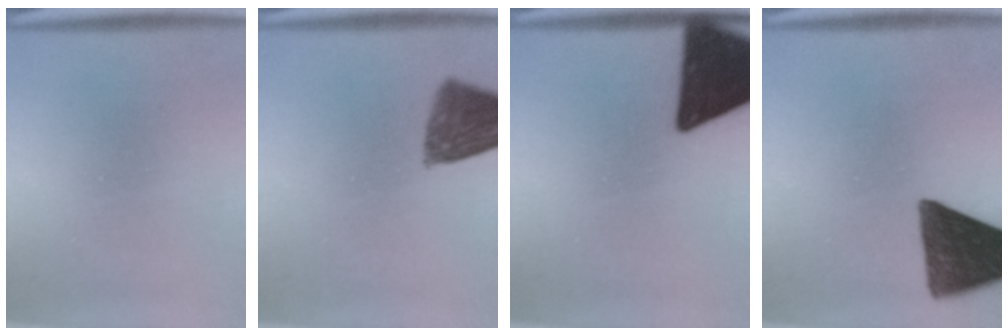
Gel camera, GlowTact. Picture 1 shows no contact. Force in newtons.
{"total": 9.9}
{"total": 18.5}
{"total": 14.4}